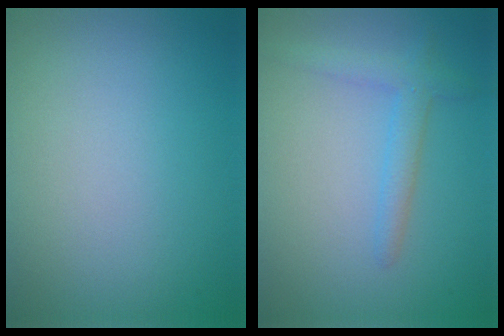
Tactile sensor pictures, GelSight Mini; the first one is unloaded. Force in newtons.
{"total": 2.2, "press": 2.2, "slide": 0.1}